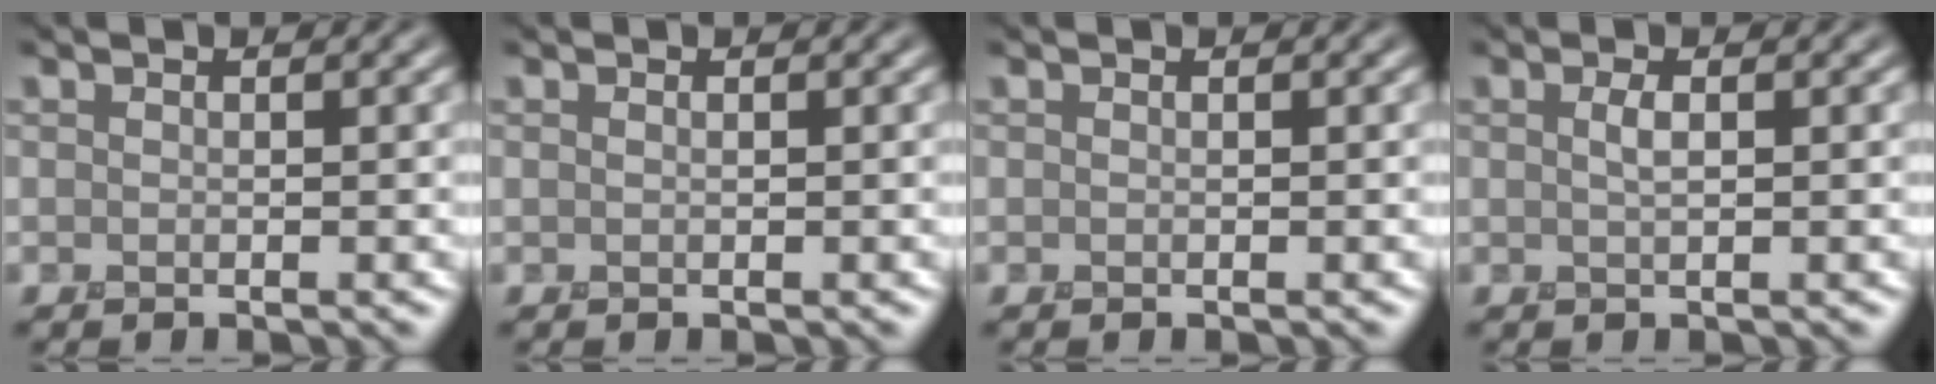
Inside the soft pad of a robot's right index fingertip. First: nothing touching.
{"total": 0.0}
{"total": 0.0}
{"total": 1.0, "force": [0.3, 0.0, 0.9], "torque": [-0.023, 0.007, 0.004]}